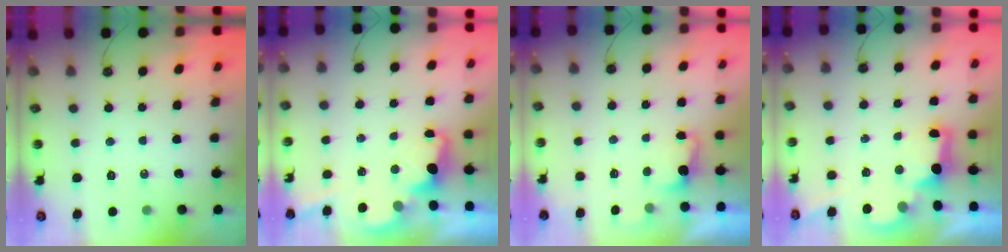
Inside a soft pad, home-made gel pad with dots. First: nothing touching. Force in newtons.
{"total": 3.6, "press": 3.5, "slide": 0.7}
{"total": 1.9, "press": 1.6, "slide": 0.9}
{"total": 2.6, "press": 2.6, "slide": 0.5}